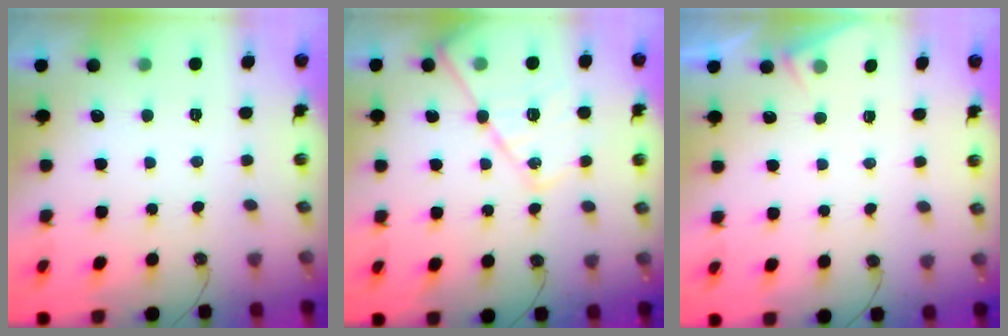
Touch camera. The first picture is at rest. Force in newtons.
{"total": 15.5, "press": 15.4, "slide": 1.6}
{"total": 4.6, "press": 4.5, "slide": 0.6}